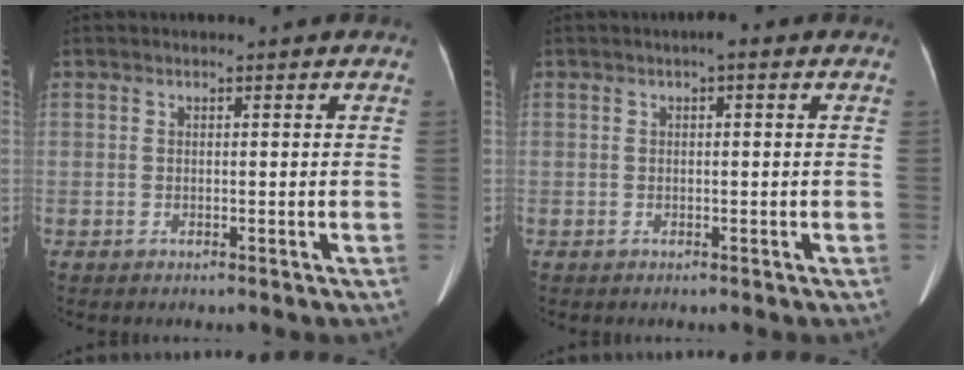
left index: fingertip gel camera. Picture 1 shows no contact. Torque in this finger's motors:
{"motor_torque": [-0.41, -1.05, 0.21, 0.07]}